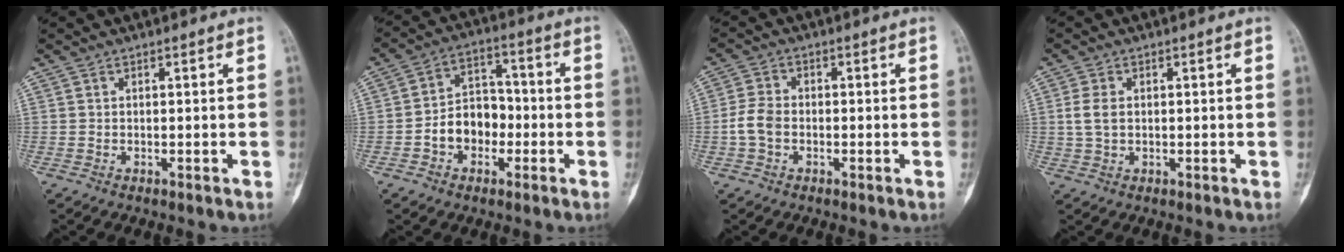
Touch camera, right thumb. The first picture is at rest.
{"total": 9.2, "force": [-2.4, 7.0, 5.5], "torque": [-0.059, 0.043, -0.050]}
{"total": 4.5, "force": [-1.1, 3.2, 3.0], "torque": [-0.068, 0.013, -0.026]}
{"total": 3.6, "force": [0.4, 2.3, 2.7], "torque": [-0.064, 0.002, 0.008]}